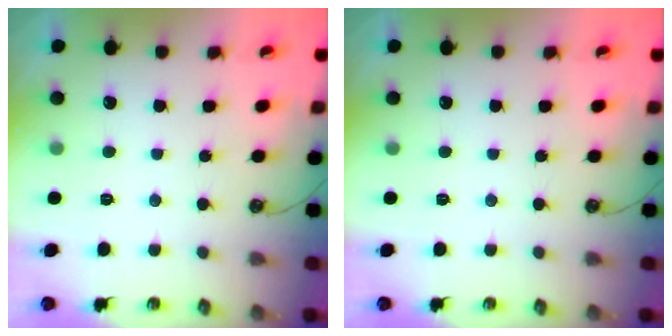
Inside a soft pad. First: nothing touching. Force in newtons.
{"total": 0.0}